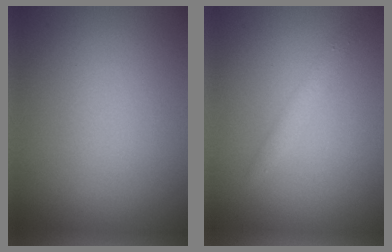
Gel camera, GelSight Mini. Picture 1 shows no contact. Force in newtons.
{"total": 1.4, "press": 1.4, "slide": 0.1}